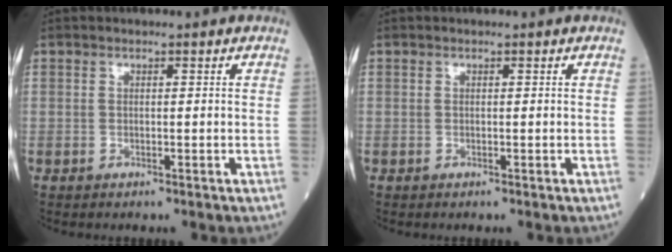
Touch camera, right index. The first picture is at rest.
{"total": 0.0}